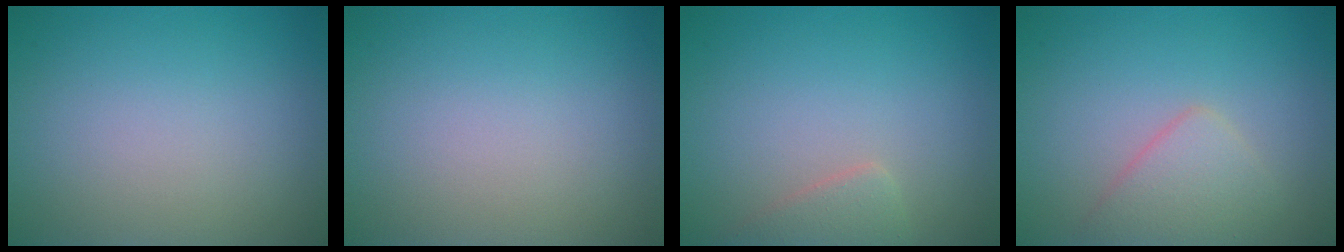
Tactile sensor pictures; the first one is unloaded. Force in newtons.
{"total": 0.0}
{"total": 1.7, "press": 1.7, "slide": 0.1}
{"total": 2.7, "press": 2.7, "slide": 0.1}